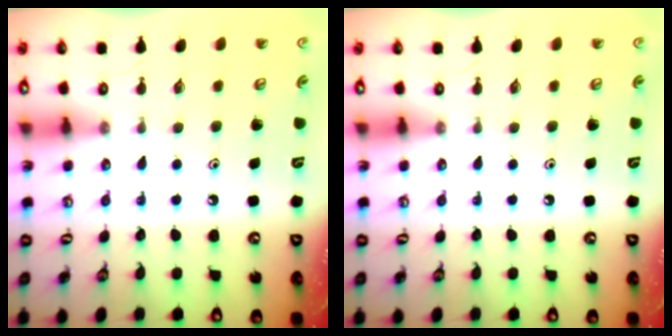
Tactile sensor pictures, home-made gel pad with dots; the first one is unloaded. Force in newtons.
{"total": 0.0}